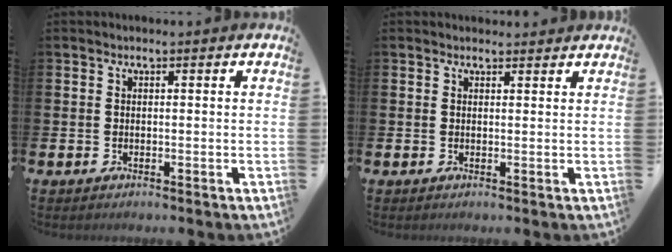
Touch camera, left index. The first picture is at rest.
{"total": 1.1, "force": [1.1, 0.4, 0.1], "torque": [0.005, -0.001, 0.018]}